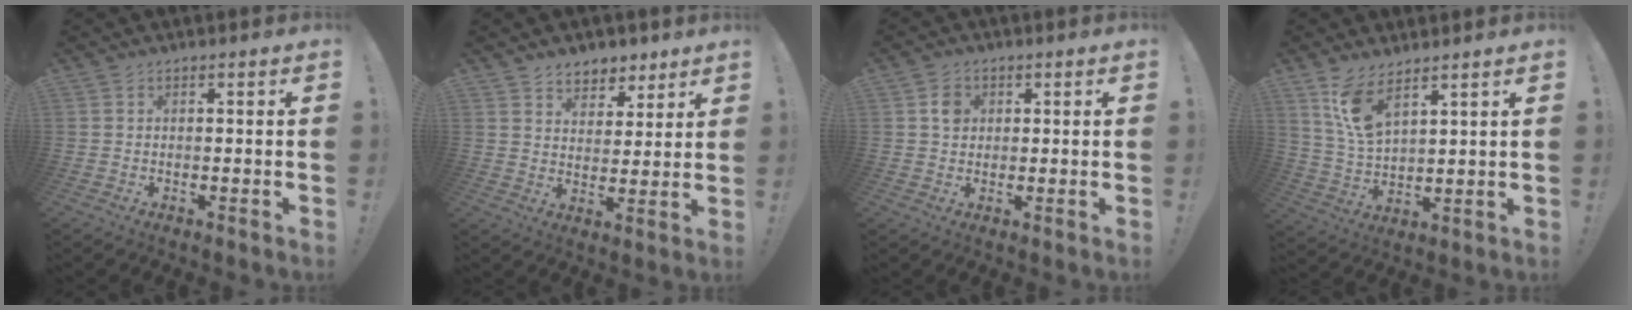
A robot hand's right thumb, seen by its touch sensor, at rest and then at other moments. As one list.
[{"total": 7.0, "force": [5.2, 4.6, 0.9], "torque": [-0.007, -0.043, 0.099]}, {"total": 3.9, "force": [0.9, 3.5, 1.5], "torque": [-0.009, -0.004, 0.012]}, {"total": 9.8, "force": [6.5, 3.8, 6.3], "torque": [-0.128, -0.023, 0.126]}]